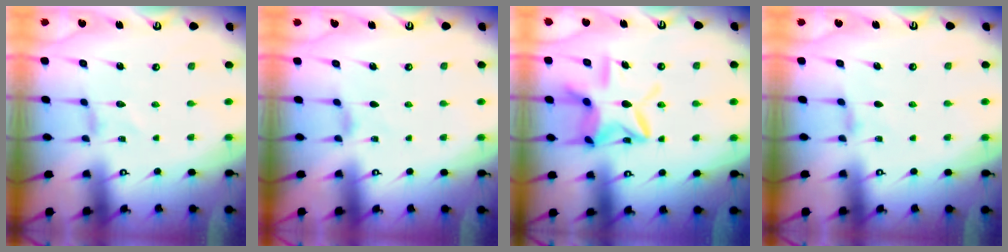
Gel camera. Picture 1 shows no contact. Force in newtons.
{"total": 1.7, "press": 1.7, "slide": 0.4}
{"total": 14.1, "press": 14.1, "slide": 1.1}
{"total": 2.3, "press": 2.2, "slide": 0.5}